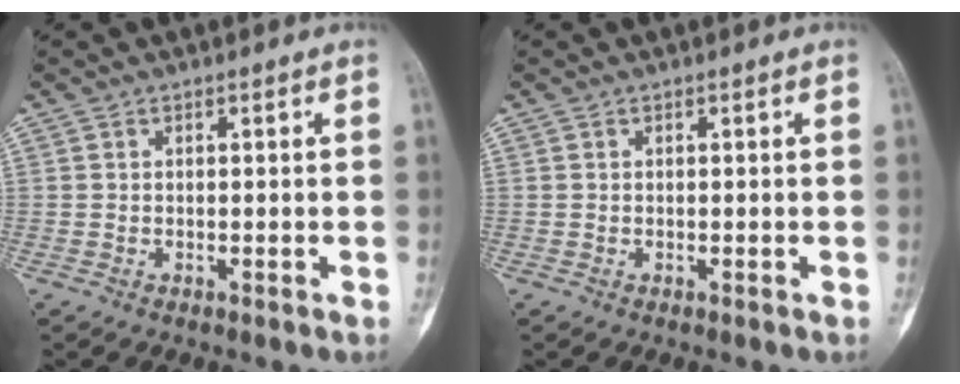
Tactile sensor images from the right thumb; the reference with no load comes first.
{"total": 0.0}